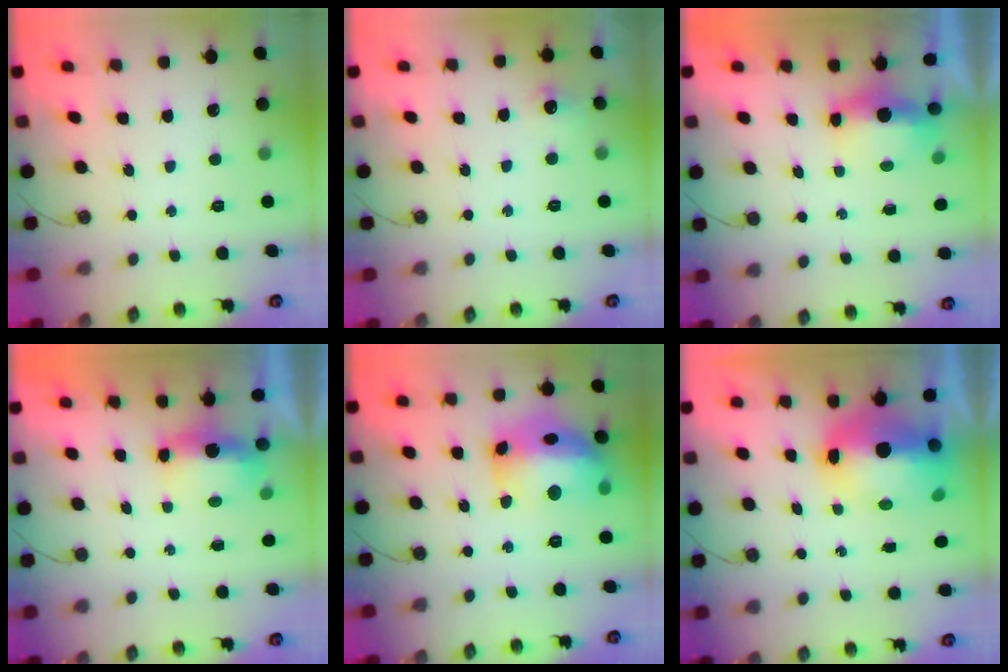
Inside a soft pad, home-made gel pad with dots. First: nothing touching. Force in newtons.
{"total": 5.4, "press": 5.3, "slide": 1.1}
{"total": 14.7, "press": 7.2, "slide": 12.8}
{"total": 14.7, "press": 7.2, "slide": 12.8}
{"total": 19.9, "press": 19.8, "slide": 1.6}
{"total": 12.5, "press": 12.4, "slide": 1.7}